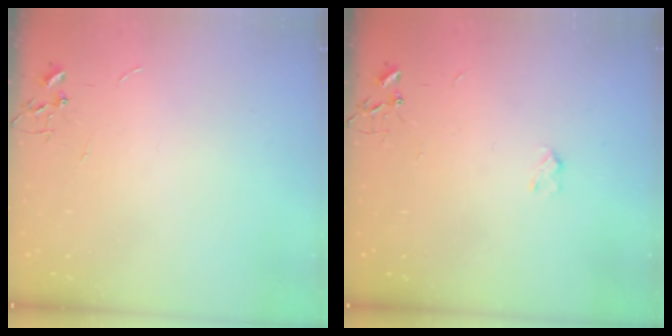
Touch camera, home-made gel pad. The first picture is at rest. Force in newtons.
{"total": 2.6, "press": 2.6, "slide": 0.5}